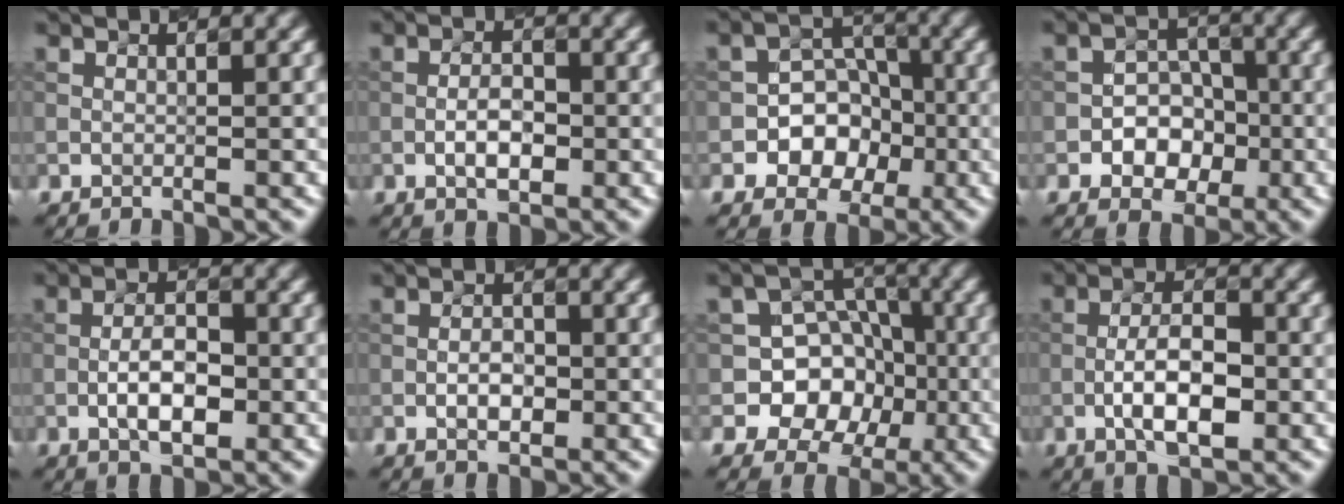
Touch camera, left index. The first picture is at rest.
{"total": 2.5, "force": [-0.9, 1.1, 2.1], "torque": [-0.040, 0.003, -0.010]}
{"total": 4.6, "force": [-1.7, 3.7, 2.0], "torque": [-0.004, 0.006, -0.029]}
{"total": 3.5, "force": [-1.4, 2.7, 1.7], "torque": [-0.011, 0.006, -0.018]}
{"total": 3.7, "force": [-1.2, 1.5, 3.1], "torque": [-0.057, 0.005, -0.017]}
{"total": 1.7, "force": [-0.7, 0.8, 1.3], "torque": [-0.024, 0.003, -0.006]}
{"total": 6.6, "force": [-1.9, 5.8, 2.4], "torque": [-0.011, 0.013, -0.047]}
{"total": 5.0, "force": [-1.7, 1.9, 4.3], "torque": [-0.077, 0.006, -0.026]}